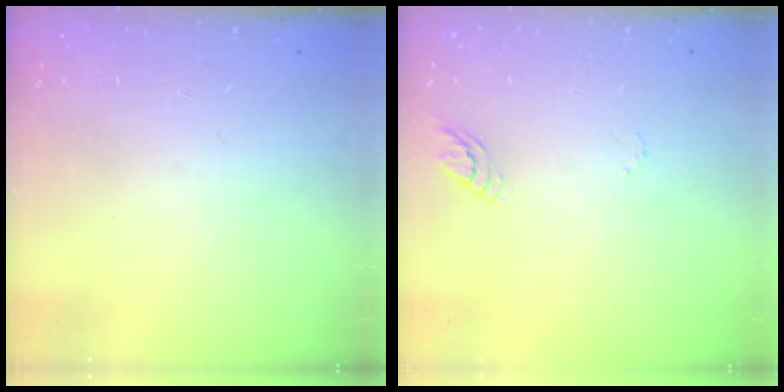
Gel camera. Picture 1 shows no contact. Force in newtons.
{"total": 3.8, "press": 3.8, "slide": 0.3}